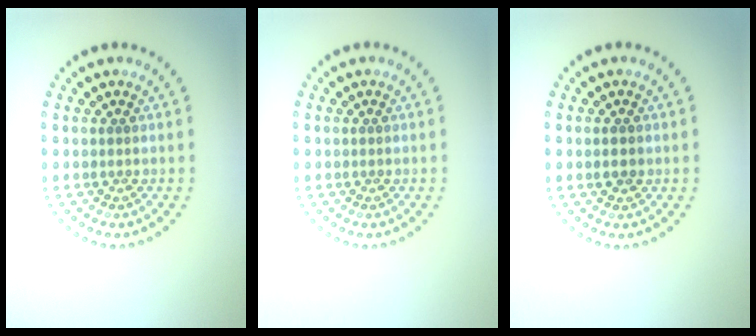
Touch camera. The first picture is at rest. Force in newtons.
{"total": 0.0}
{"total": 1.9, "press": 1.9, "slide": 0.1}